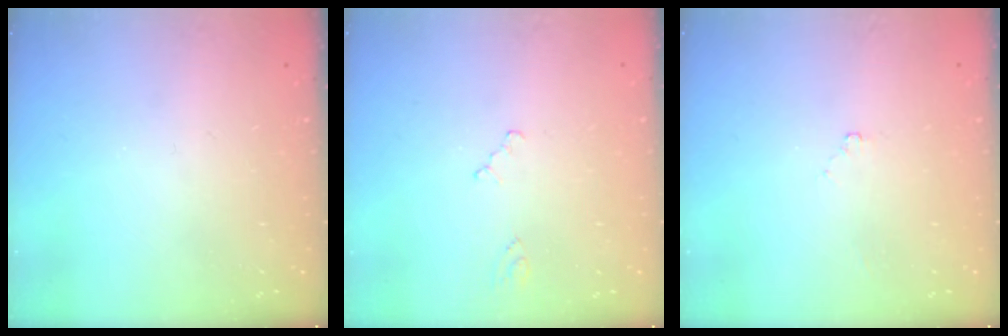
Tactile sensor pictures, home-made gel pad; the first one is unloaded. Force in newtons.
{"total": 0.7, "press": 0.6, "slide": 0.2}
{"total": 1.8, "press": 1.7, "slide": 0.4}